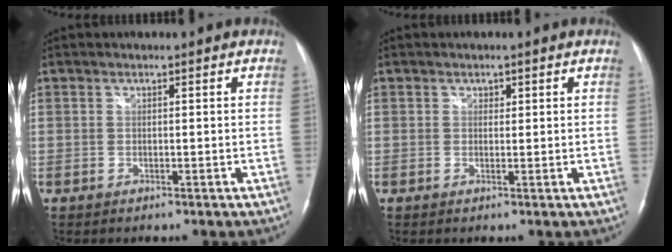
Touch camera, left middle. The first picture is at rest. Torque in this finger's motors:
{"motor_torque": [0.21, -0.12, 0.10, 0.01]}